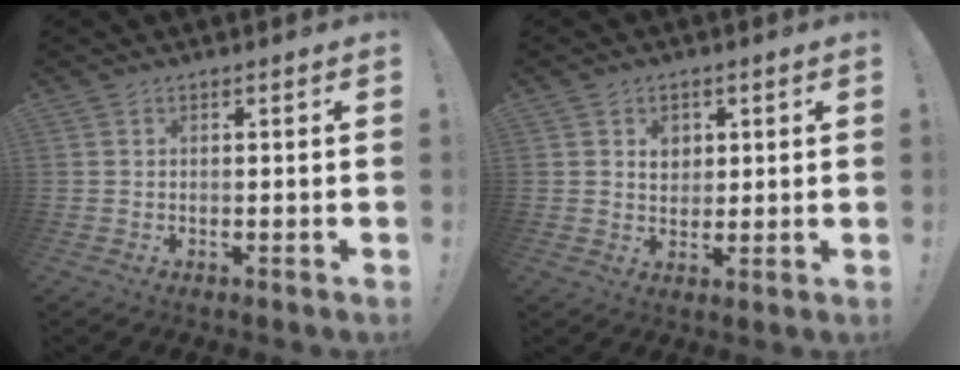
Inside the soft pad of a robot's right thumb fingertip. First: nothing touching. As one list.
[{"total": 4.2, "force": [1.5, 3.8, 1.3], "torque": [-0.009, -0.011, 0.022]}]